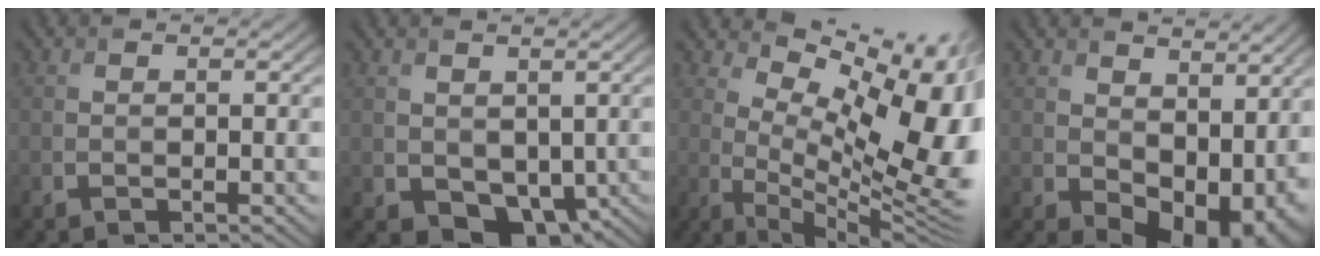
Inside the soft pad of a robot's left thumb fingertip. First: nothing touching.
{"total": 4.5, "force": [0.3, 3.5, 2.7], "torque": [-0.056, -0.018, 0.011]}
{"total": 14.3, "force": [3.9, 6.2, 12.3], "torque": [-0.170, 0.009, 0.077]}
{"total": 11.8, "force": [1.6, 8.0, 8.6], "torque": [-0.121, -0.032, 0.060]}